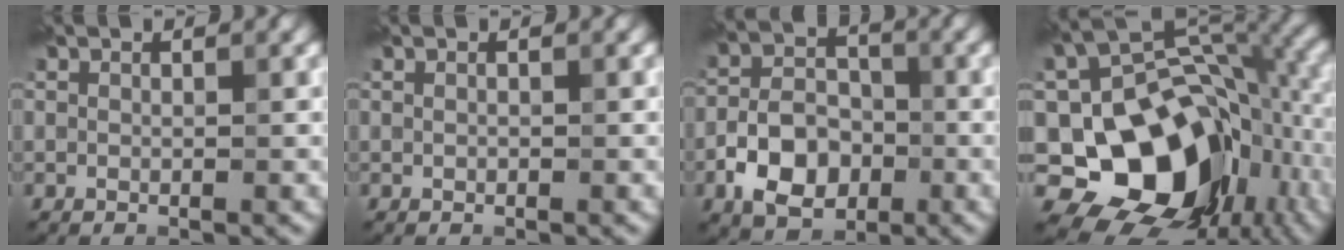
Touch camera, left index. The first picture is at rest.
{"total": 0.0}
{"total": 5.7, "force": [-2.5, 3.8, 3.4], "torque": [-0.060, -0.001, -0.045]}
{"total": 14.5, "force": [-5.0, 10.2, 9.1], "torque": [-0.130, -0.007, -0.086]}